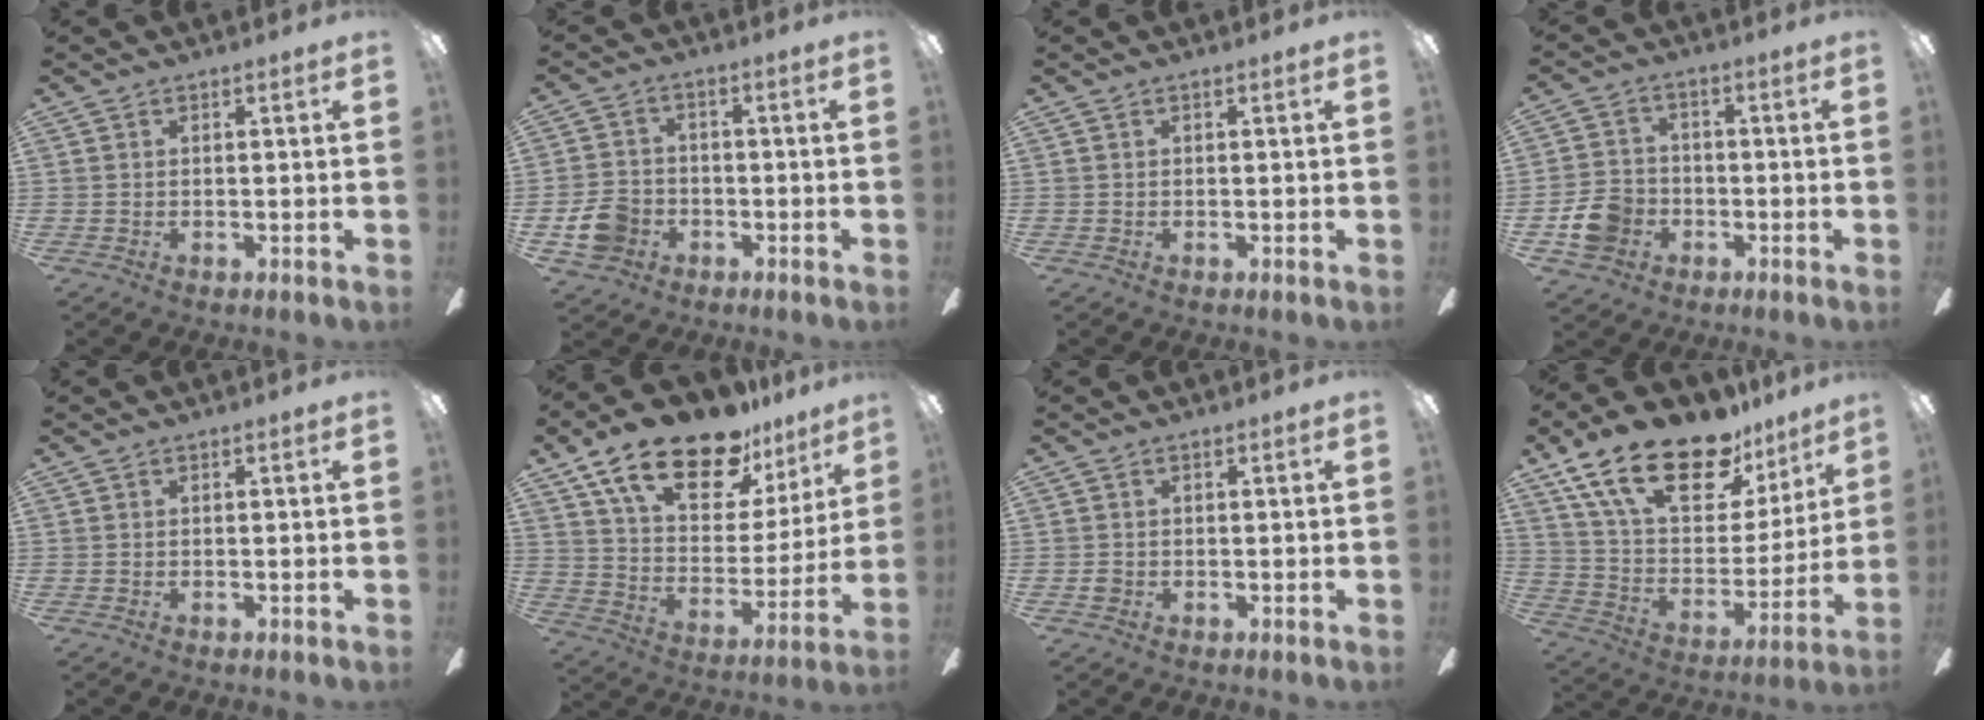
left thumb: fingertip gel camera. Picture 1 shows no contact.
{"total": 8.3, "force": [-3.0, 6.8, 3.8], "torque": [-0.087, 0.022, -0.055]}
{"total": 0.0}
{"total": 8.6, "force": [-3.1, 7.0, 3.7], "torque": [-0.086, 0.026, -0.058]}
{"total": 0.0}
{"total": 21.7, "force": [15.3, 9.5, 12.1], "torque": [-0.214, -0.092, 0.270]}
{"total": 1.1, "force": [-0.1, 1.0, 0.5], "torque": [-0.008, 0.005, -0.004]}
{"total": 24.0, "force": [16.3, 11.1, 13.8], "torque": [-0.249, -0.098, 0.285]}